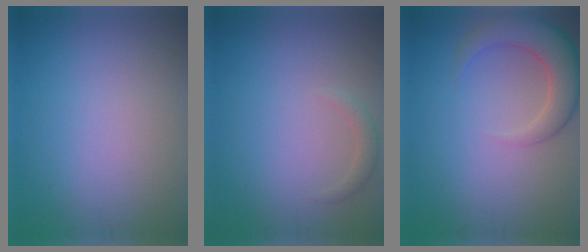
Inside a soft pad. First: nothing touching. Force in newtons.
{"total": 1.1, "press": 1.1, "slide": 0.1}
{"total": 5.2, "press": 5.2, "slide": 0.5}